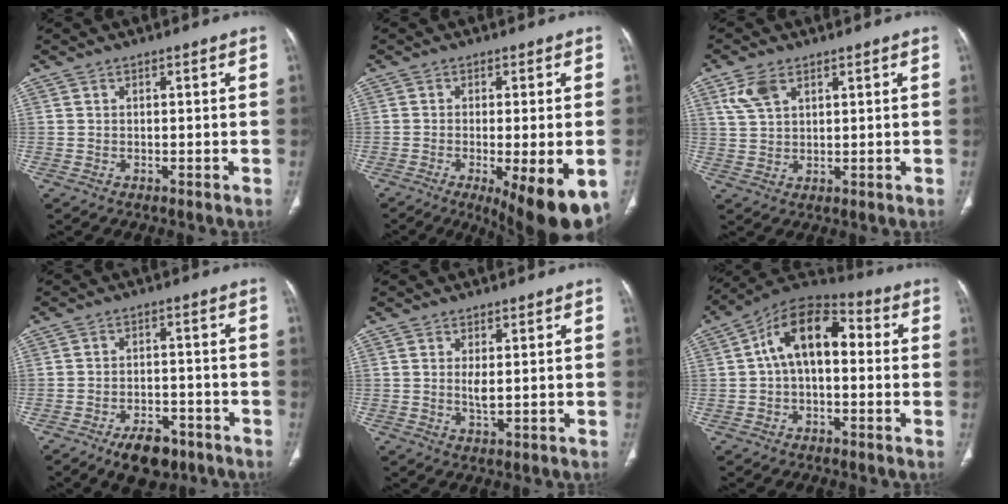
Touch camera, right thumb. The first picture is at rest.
{"total": 14.7, "force": [-6.6, 4.0, 12.6], "torque": [-0.142, -0.017, -0.088]}
{"total": 5.1, "force": [2.8, 2.8, 3.3], "torque": [-0.066, -0.001, 0.064]}
{"total": 7.5, "force": [-5.1, 3.8, 3.9], "torque": [-0.046, 0.027, -0.076]}
{"total": 2.2, "force": [0.3, 0.7, 2.1], "torque": [-0.045, -0.007, 0.012]}
{"total": 12.9, "force": [1.1, 7.5, 10.5], "torque": [-0.152, 0.041, 0.004]}